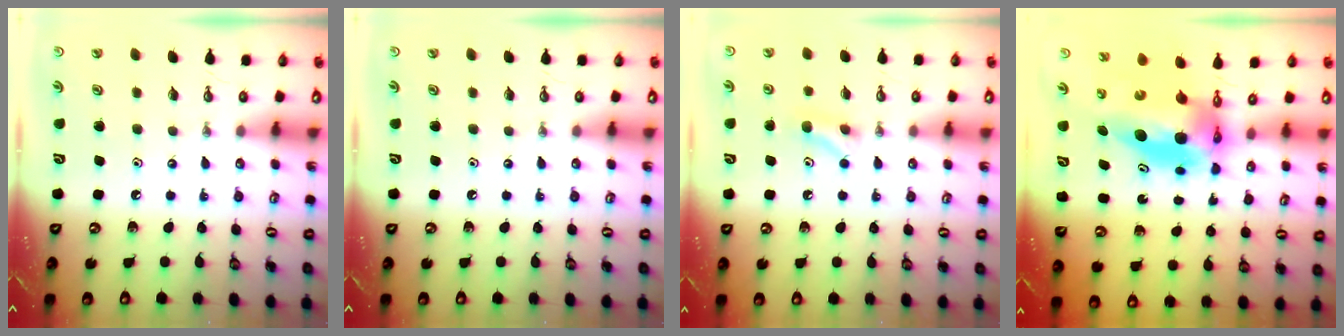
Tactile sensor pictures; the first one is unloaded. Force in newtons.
{"total": 0.0}
{"total": 4.0, "press": 3.8, "slide": 1.4}
{"total": 8.3, "press": 8.2, "slide": 0.9}